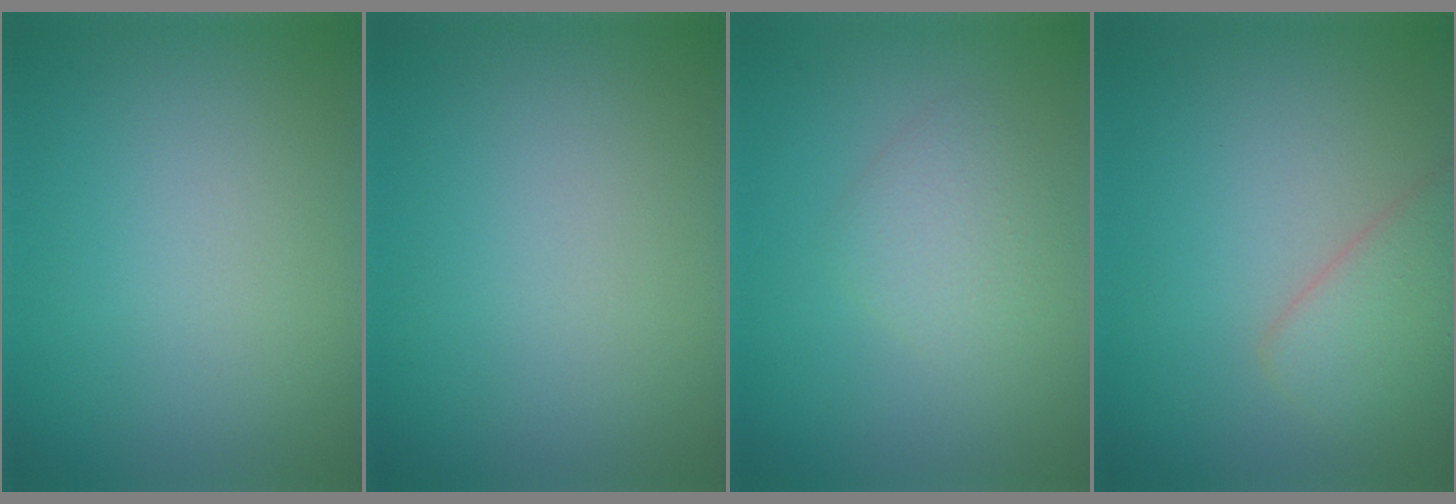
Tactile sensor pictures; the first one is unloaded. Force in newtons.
{"total": 0.0}
{"total": 2.1, "press": 2.1, "slide": 0.1}
{"total": 2.9, "press": 2.9, "slide": 0.1}